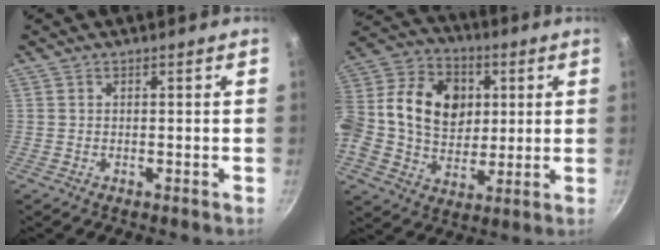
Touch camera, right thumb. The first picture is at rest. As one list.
[{"total": 23.4, "force": [3.1, 18.1, 14.4], "torque": [-0.250, 0.030, 0.046]}]